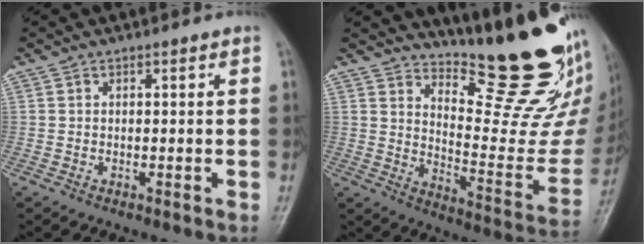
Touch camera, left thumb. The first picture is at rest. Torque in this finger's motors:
{"motor_torque": [0.66, 0.44, 1.16, -1.61, 0.06]}